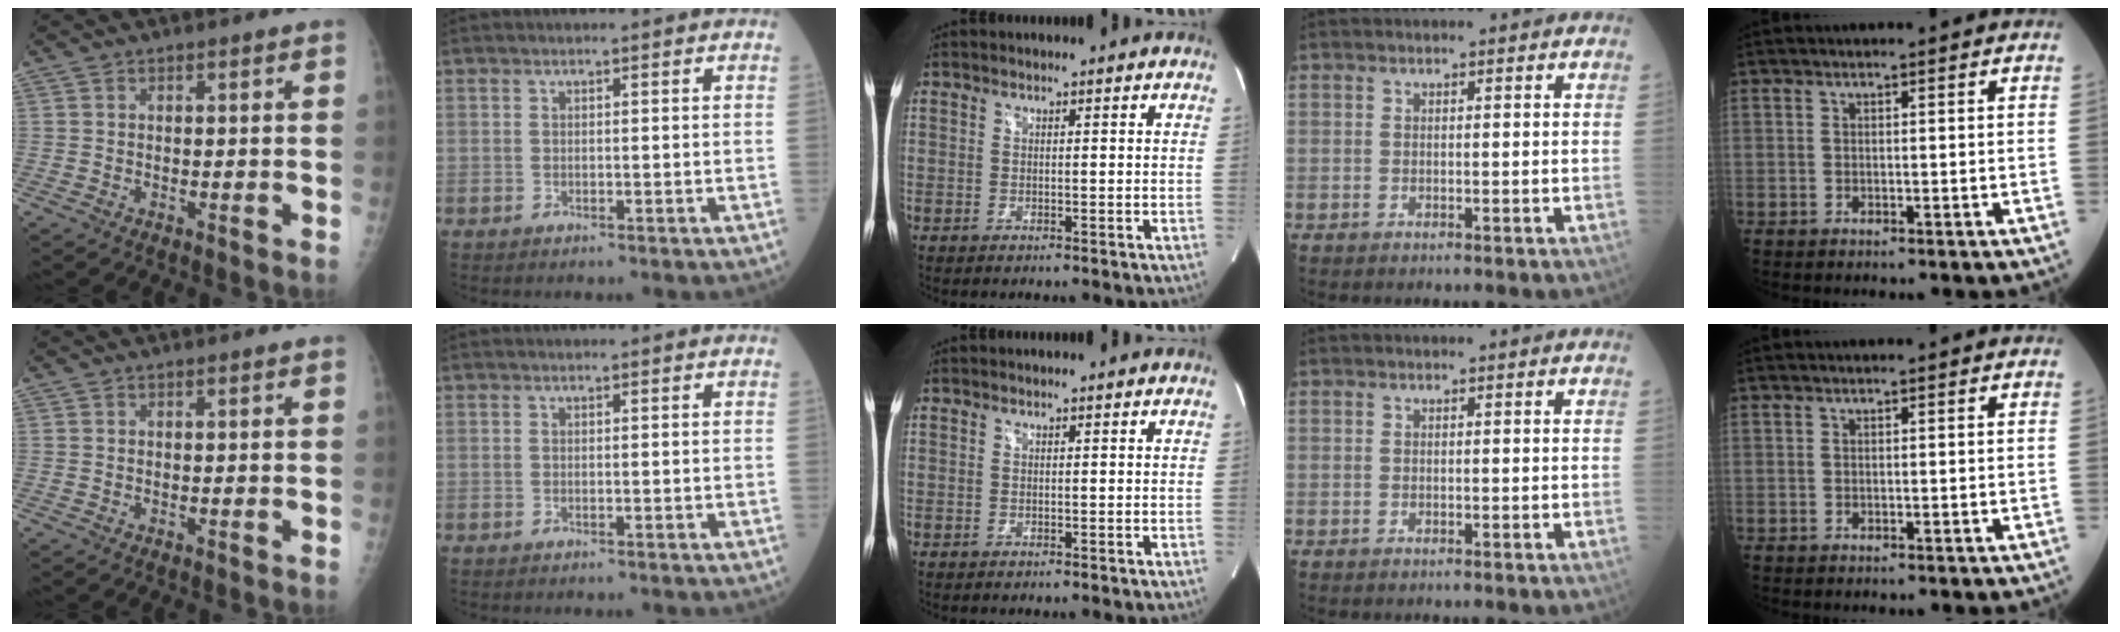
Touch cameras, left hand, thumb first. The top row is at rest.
{}